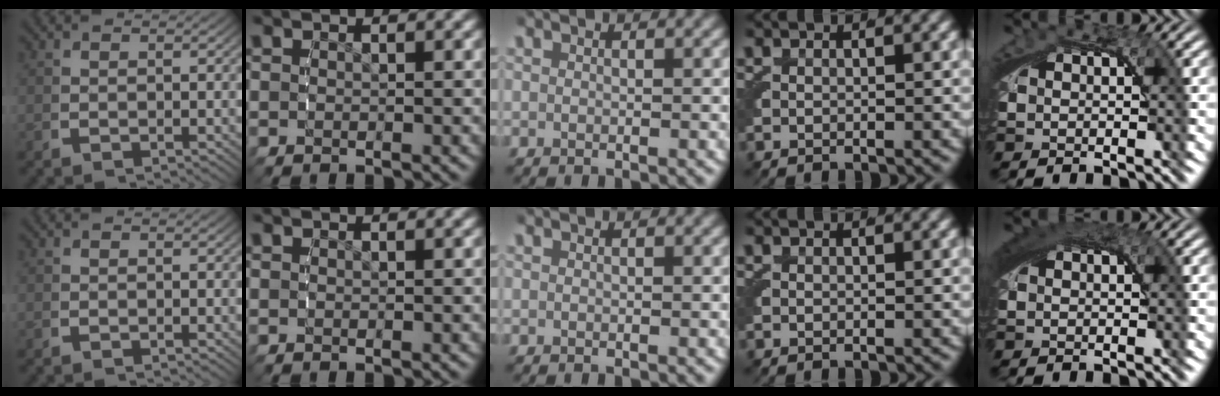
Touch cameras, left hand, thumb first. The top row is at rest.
{"little": {"total": 2.5, "force": [0.9, 1.2, 2.0], "torque": [-0.039, -0.001, 0.016]}}